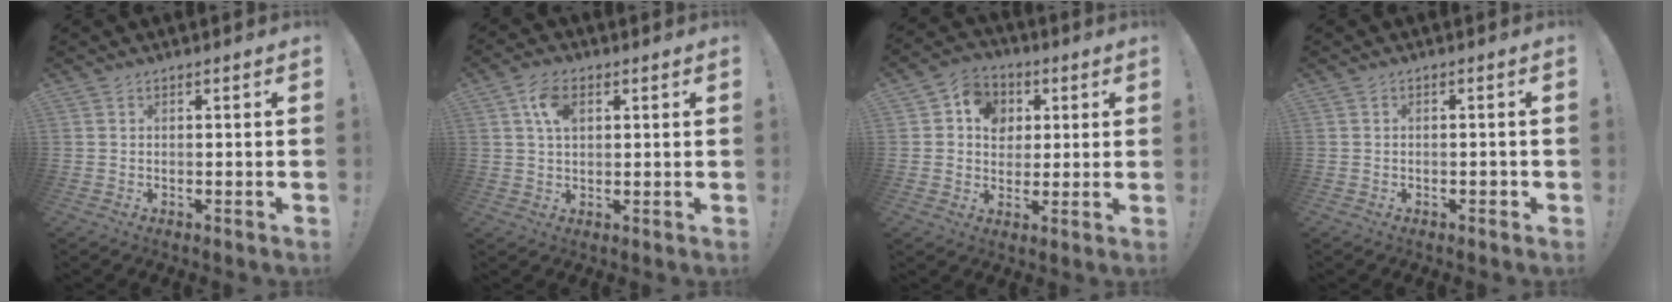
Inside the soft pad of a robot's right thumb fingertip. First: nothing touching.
{"total": 6.9, "force": [2.5, 4.2, 4.8], "torque": [-0.078, 0.000, 0.044]}
{"total": 9.5, "force": [2.2, 8.5, 3.5], "torque": [-0.052, -0.004, 0.045]}
{"total": 1.0, "force": [-0.5, 0.6, 0.7], "torque": [-0.009, 0.002, -0.008]}